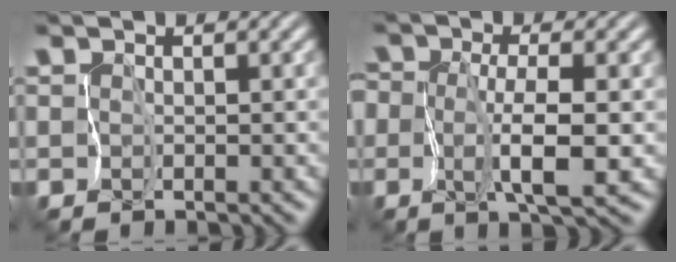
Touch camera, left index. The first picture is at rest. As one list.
[{"total": 4.4, "force": [-0.4, 1.3, 4.2], "torque": [-0.082, -0.001, -0.016]}]